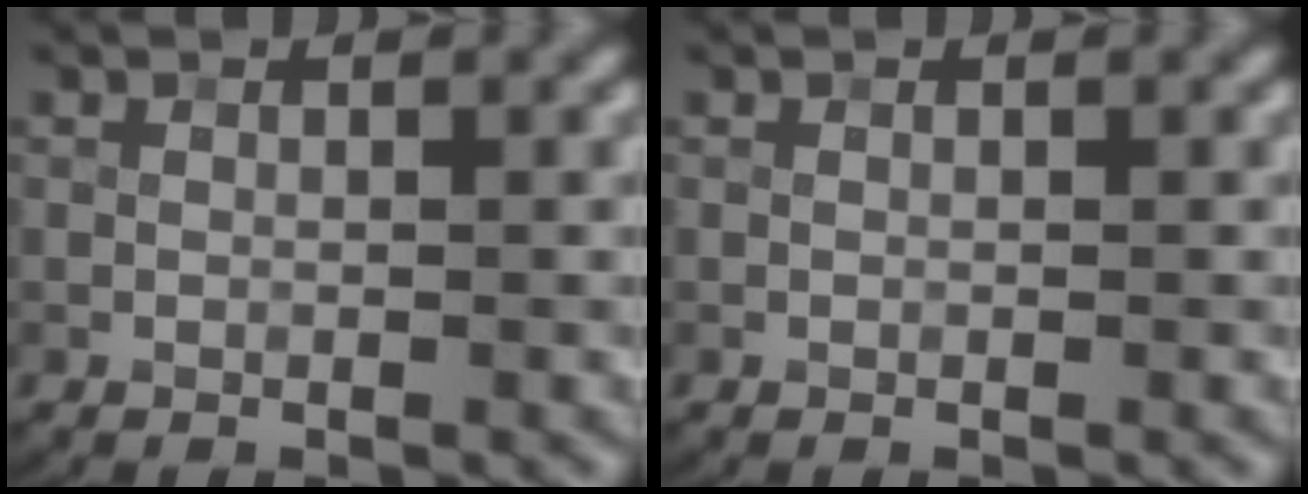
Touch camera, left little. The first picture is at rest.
{"total": 0.0}